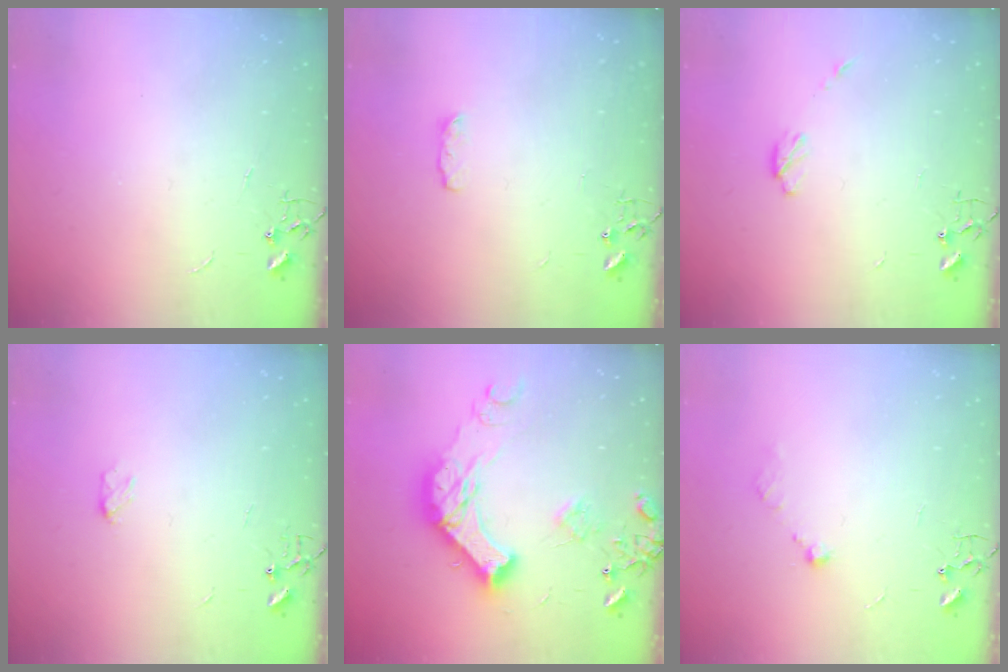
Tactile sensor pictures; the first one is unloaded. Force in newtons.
{"total": 4.2, "press": 4.1, "slide": 0.6}
{"total": 4.9, "press": 4.9, "slide": 0.6}
{"total": 3.3, "press": 3.3, "slide": 0.6}
{"total": 20.8, "press": 20.7, "slide": 2.1}
{"total": 6.1, "press": 6.0, "slide": 0.9}